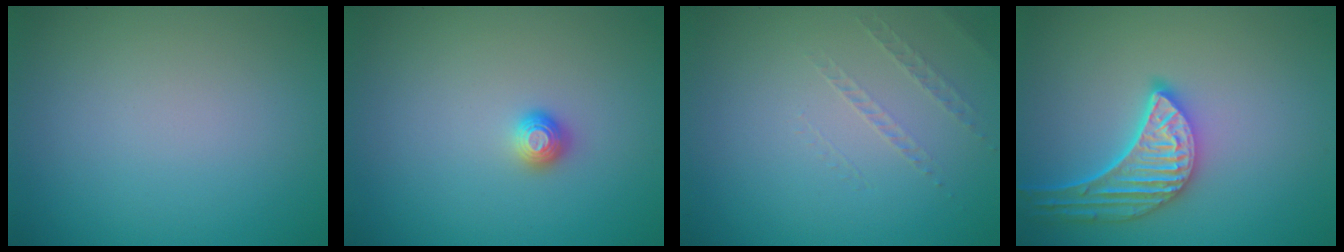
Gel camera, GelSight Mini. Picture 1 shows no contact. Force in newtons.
{"total": 1.1, "press": 1.0, "slide": 0.4}
{"total": 1.0, "press": 0.4, "slide": 0.9}
{"total": 5.2, "press": 4.2, "slide": 3.0}